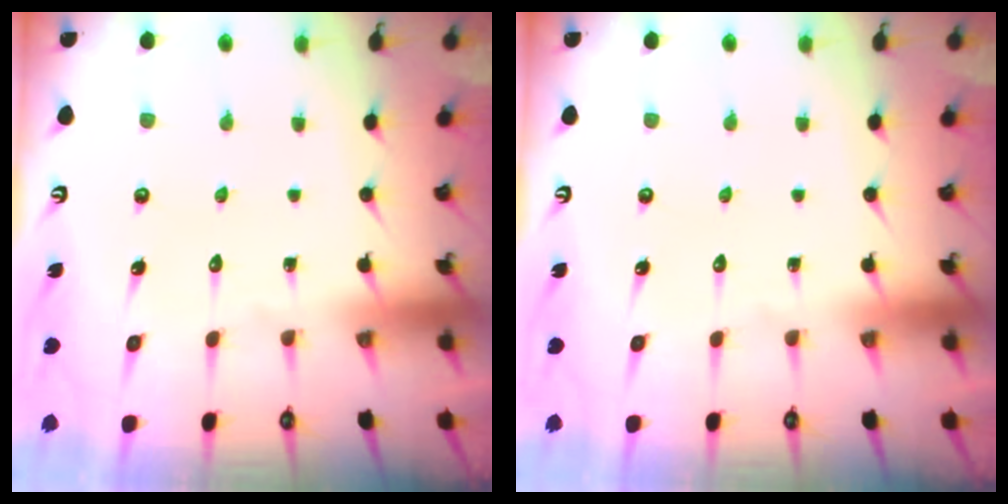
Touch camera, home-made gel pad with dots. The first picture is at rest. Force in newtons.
{"total": 0.0}